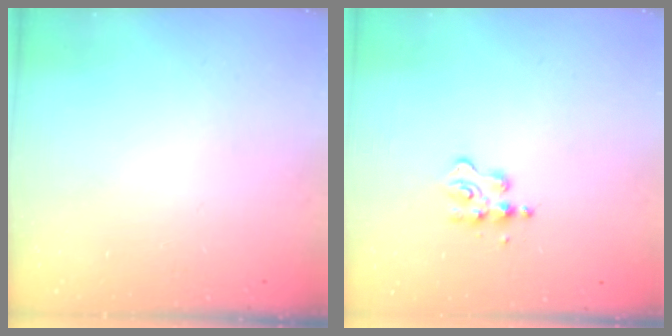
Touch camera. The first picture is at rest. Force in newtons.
{"total": 6.1, "press": 6.0, "slide": 0.6}